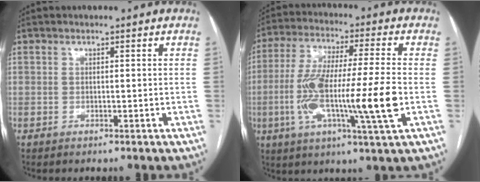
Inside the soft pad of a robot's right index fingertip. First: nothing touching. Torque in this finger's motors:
{"motor_torque": [1.67, -0.47, 0.87, 0.21]}